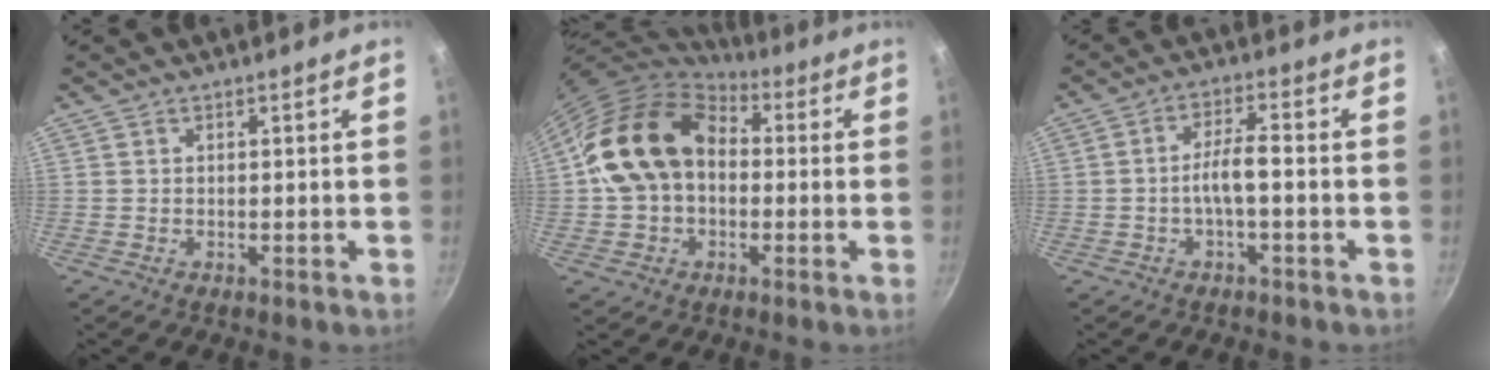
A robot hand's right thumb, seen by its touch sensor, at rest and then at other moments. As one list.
[{"total": 16.5, "force": [1.5, 12.5, 10.8], "torque": [-0.168, 0.037, 0.016]}, {"total": 5.0, "force": [-1.4, 1.2, 4.7], "torque": [-0.094, 0.026, -0.030]}]